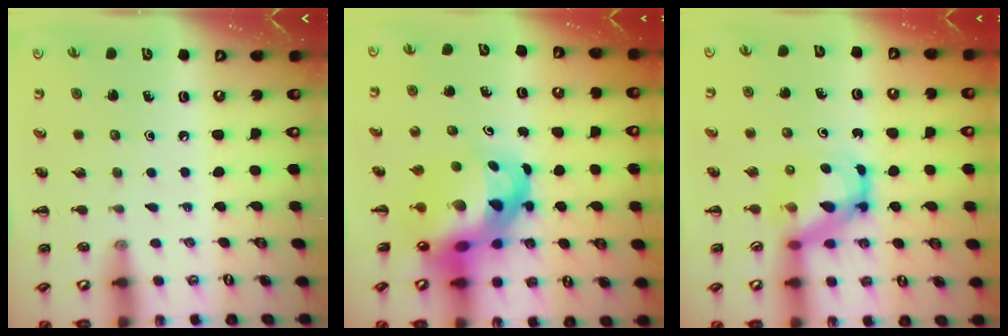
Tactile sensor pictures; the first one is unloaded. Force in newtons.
{"total": 9.5, "press": 9.1, "slide": 2.7}
{"total": 5.8, "press": 5.8, "slide": 0.8}